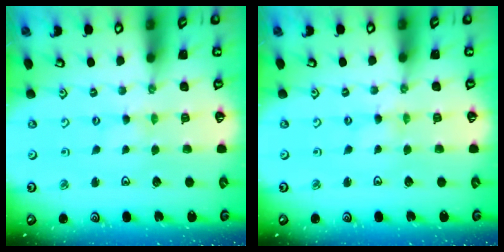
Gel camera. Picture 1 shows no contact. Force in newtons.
{"total": 0.0}